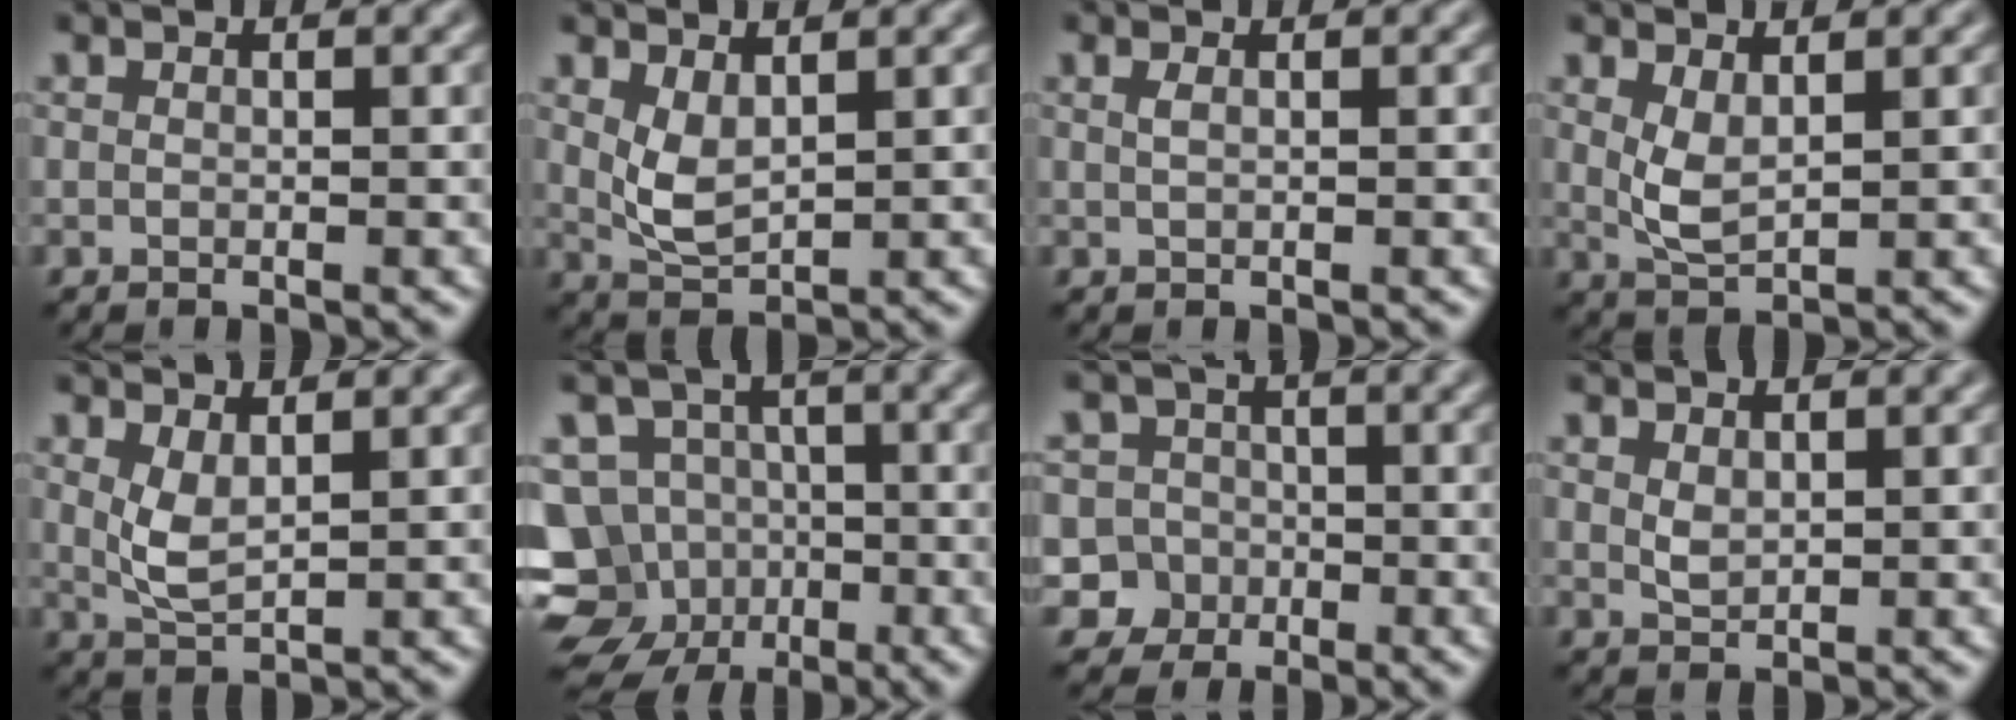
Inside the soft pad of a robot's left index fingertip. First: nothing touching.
{"total": 2.7, "force": [1.1, 1.2, 2.2], "torque": [-0.052, -0.006, 0.029]}
{"total": 0.9, "force": [0.3, 0.3, 0.8], "torque": [-0.012, 0.003, 0.005]}
{"total": 2.6, "force": [1.0, 1.0, 2.2], "torque": [-0.052, -0.005, 0.025]}
{"total": 2.5, "force": [1.0, 0.8, 2.1], "torque": [-0.050, -0.006, 0.026]}
{"total": 11.4, "force": [-4.9, 9.6, 3.7], "torque": [-0.056, -0.003, -0.099]}
{"total": 7.0, "force": [-2.3, 6.5, 0.9], "torque": [-0.001, 0.012, -0.073]}
{"total": 1.2, "force": [0.6, 0.7, 0.8], "torque": [-0.020, -0.002, 0.016]}